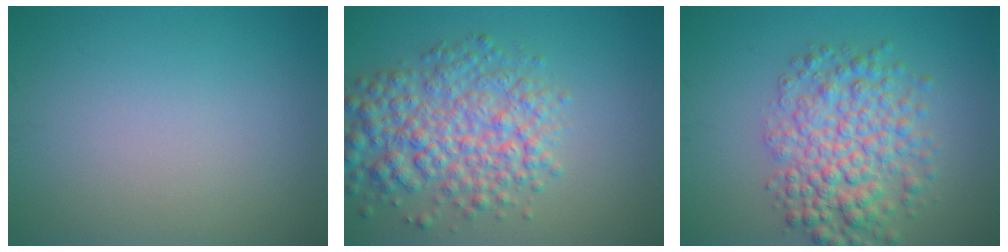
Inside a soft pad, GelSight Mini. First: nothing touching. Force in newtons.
{"total": 6.7, "press": 6.7, "slide": 0.2}
{"total": 6.3, "press": 6.3, "slide": 0.1}